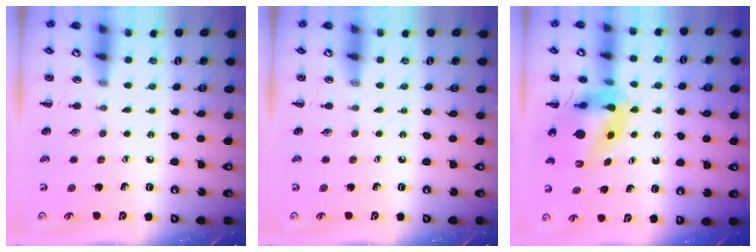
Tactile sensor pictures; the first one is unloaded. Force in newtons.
{"total": 0.0}
{"total": 7.8, "press": 7.4, "slide": 2.4}